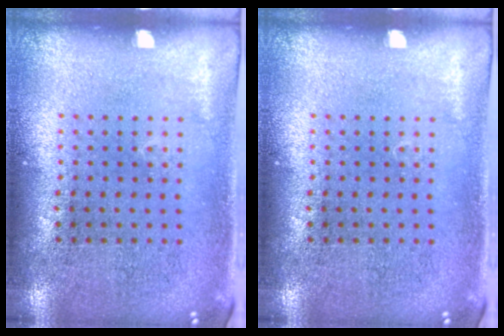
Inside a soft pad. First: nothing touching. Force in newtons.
{"total": 0.0}